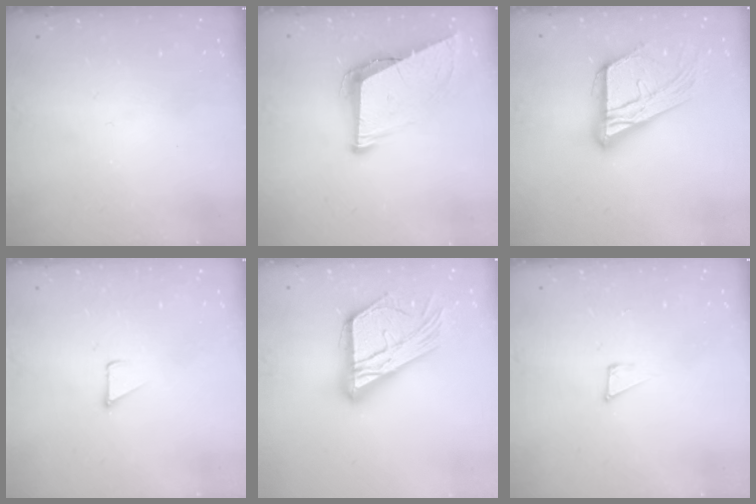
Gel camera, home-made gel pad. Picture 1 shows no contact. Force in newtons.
{"total": 9.2, "press": 8.7, "slide": 2.9}
{"total": 19.6, "press": 19.4, "slide": 2.8}
{"total": 1.2, "press": 1.2, "slide": 0.1}
{"total": 21.6, "press": 21.5, "slide": 1.9}
{"total": 5.0, "press": 4.9, "slide": 0.8}